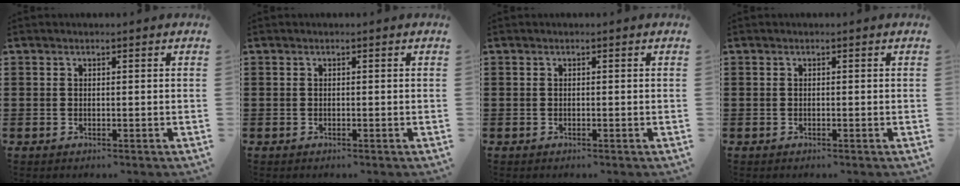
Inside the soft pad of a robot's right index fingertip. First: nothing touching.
{"total": 0.0}
{"total": 0.0}
{"total": 0.0}